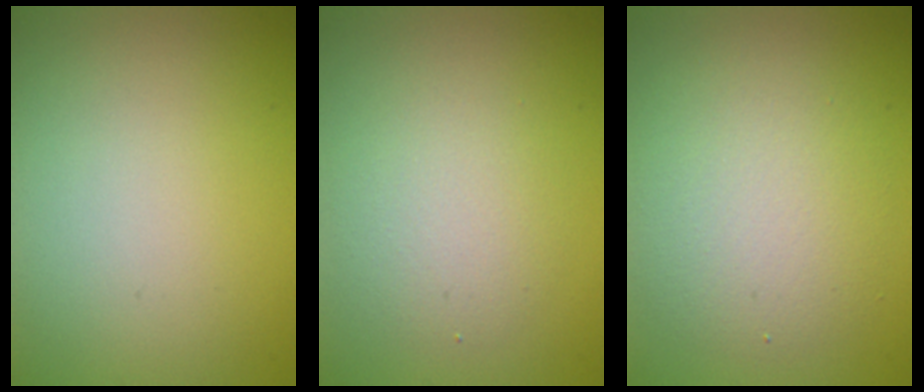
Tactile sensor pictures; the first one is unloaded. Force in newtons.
{"total": 2.6, "press": 2.6, "slide": 0.1}
{"total": 4.3, "press": 4.3, "slide": 0.2}